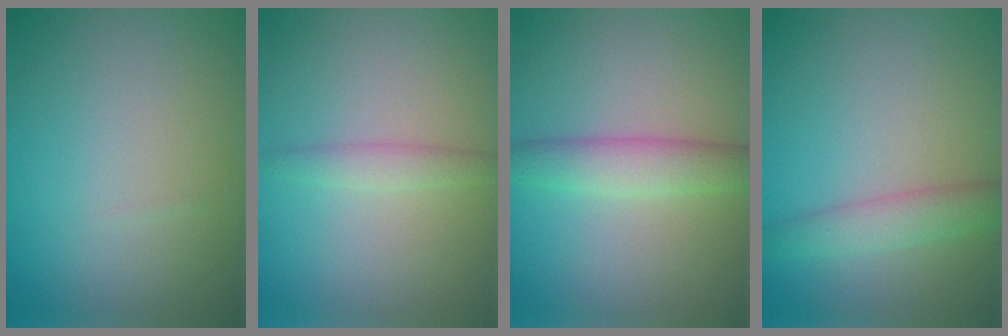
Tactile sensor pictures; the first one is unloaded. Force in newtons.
{"total": 1.5, "press": 1.5, "slide": 0.1}
{"total": 4.2, "press": 4.2, "slide": 0.0}
{"total": 2.8, "press": 2.8, "slide": 0.1}